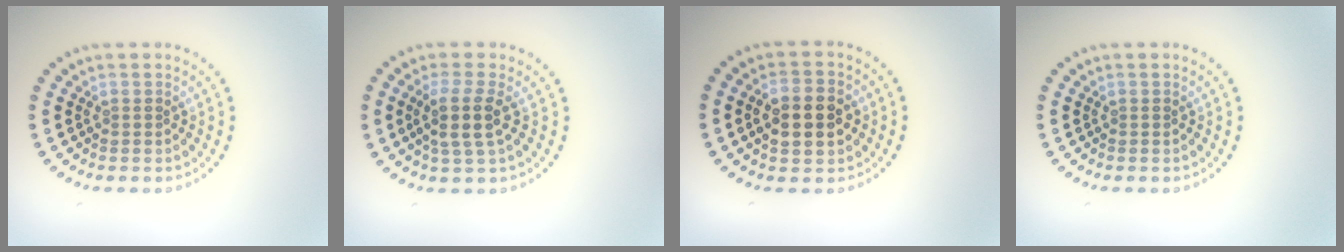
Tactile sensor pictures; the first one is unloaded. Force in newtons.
{"total": 2.9, "press": 2.4, "slide": 1.7}
{"total": 5.0, "press": 5.0, "slide": 0.3}
{"total": 0.0}